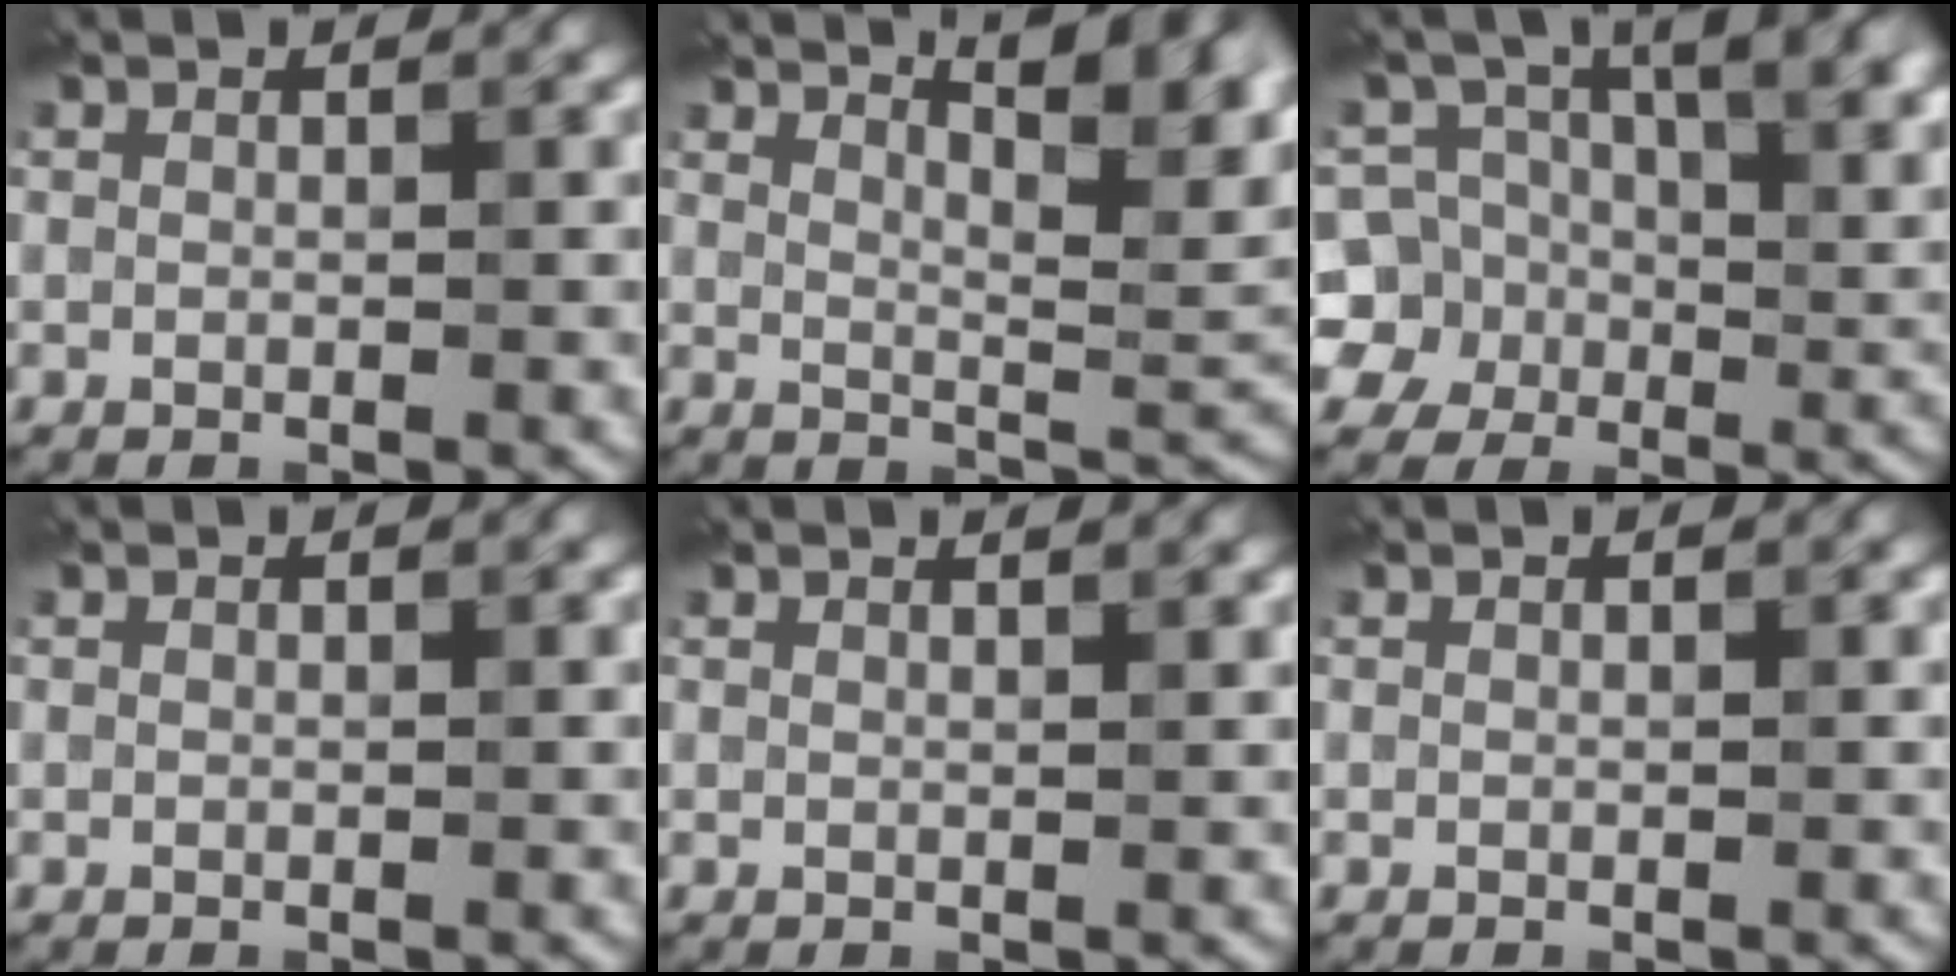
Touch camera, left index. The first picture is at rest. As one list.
[{"total": 8.4, "force": [5.0, 2.2, 6.4], "torque": [-0.066, 0.019, 0.081]}, {"total": 10.0, "force": [1.5, 8.4, 5.2], "torque": [-0.069, 0.016, -0.003]}, {"total": 0.0}, {"total": 1.5, "force": [1.3, 0.4, 0.7], "torque": [-0.003, 0.002, 0.010]}, {"total": 0.0}]